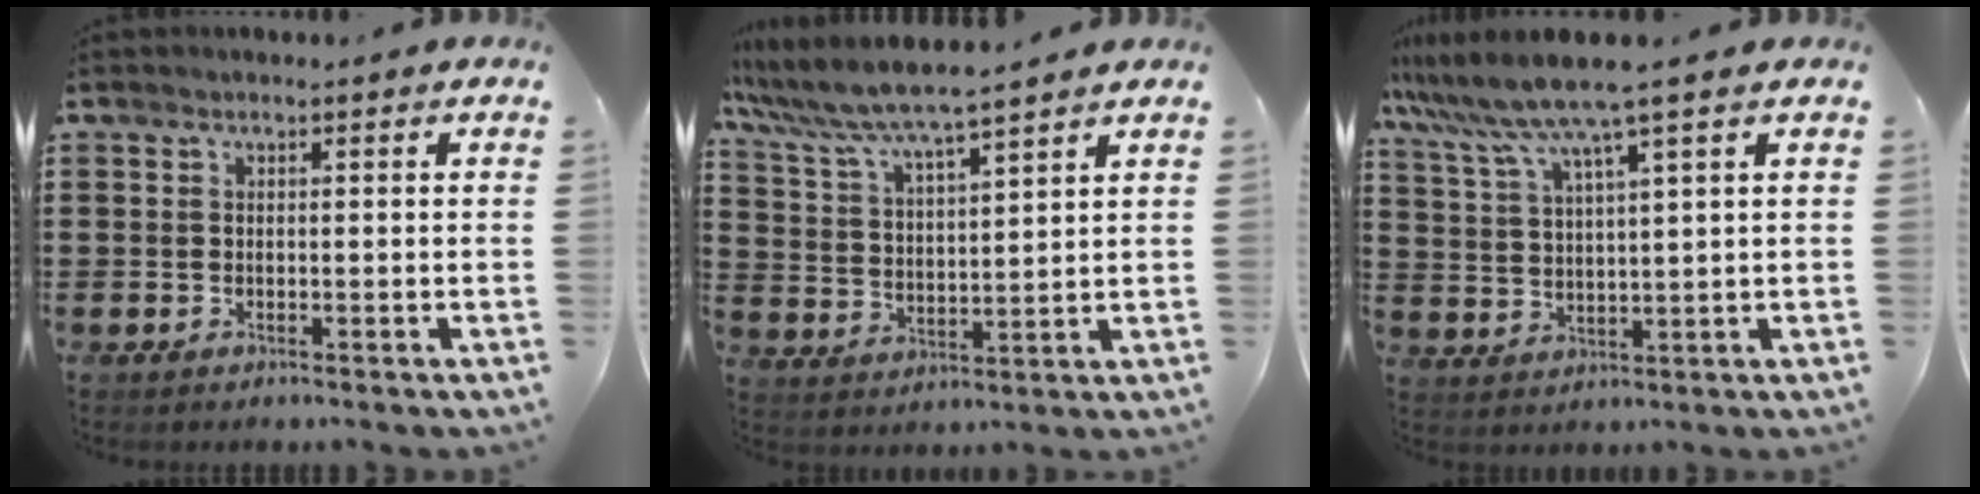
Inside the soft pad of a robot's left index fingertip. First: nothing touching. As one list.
[{"total": 6.0, "force": [5.4, -0.1, 2.4], "torque": [-0.073, -0.032, 0.090]}, {"total": 7.0, "force": [5.4, -0.4, 4.4], "torque": [-0.111, -0.031, 0.088]}]